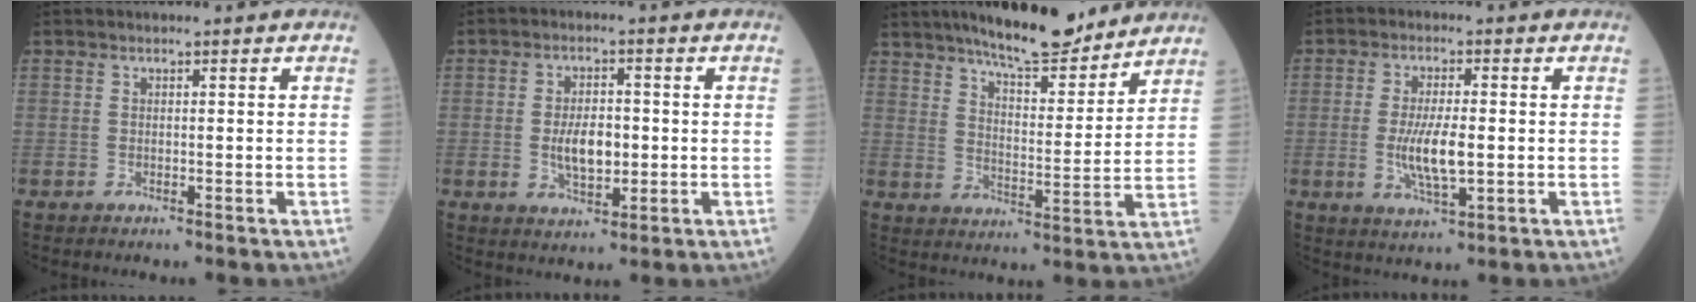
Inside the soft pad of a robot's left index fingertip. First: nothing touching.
{"total": 6.1, "force": [-0.4, 3.1, 5.2], "torque": [-0.099, 0.001, 0.000]}
{"total": 14.0, "force": [12.2, 2.6, 6.5], "torque": [-0.099, -0.004, 0.188]}
{"total": 7.0, "force": [-0.6, 2.0, 6.6], "torque": [-0.139, -0.008, -0.006]}